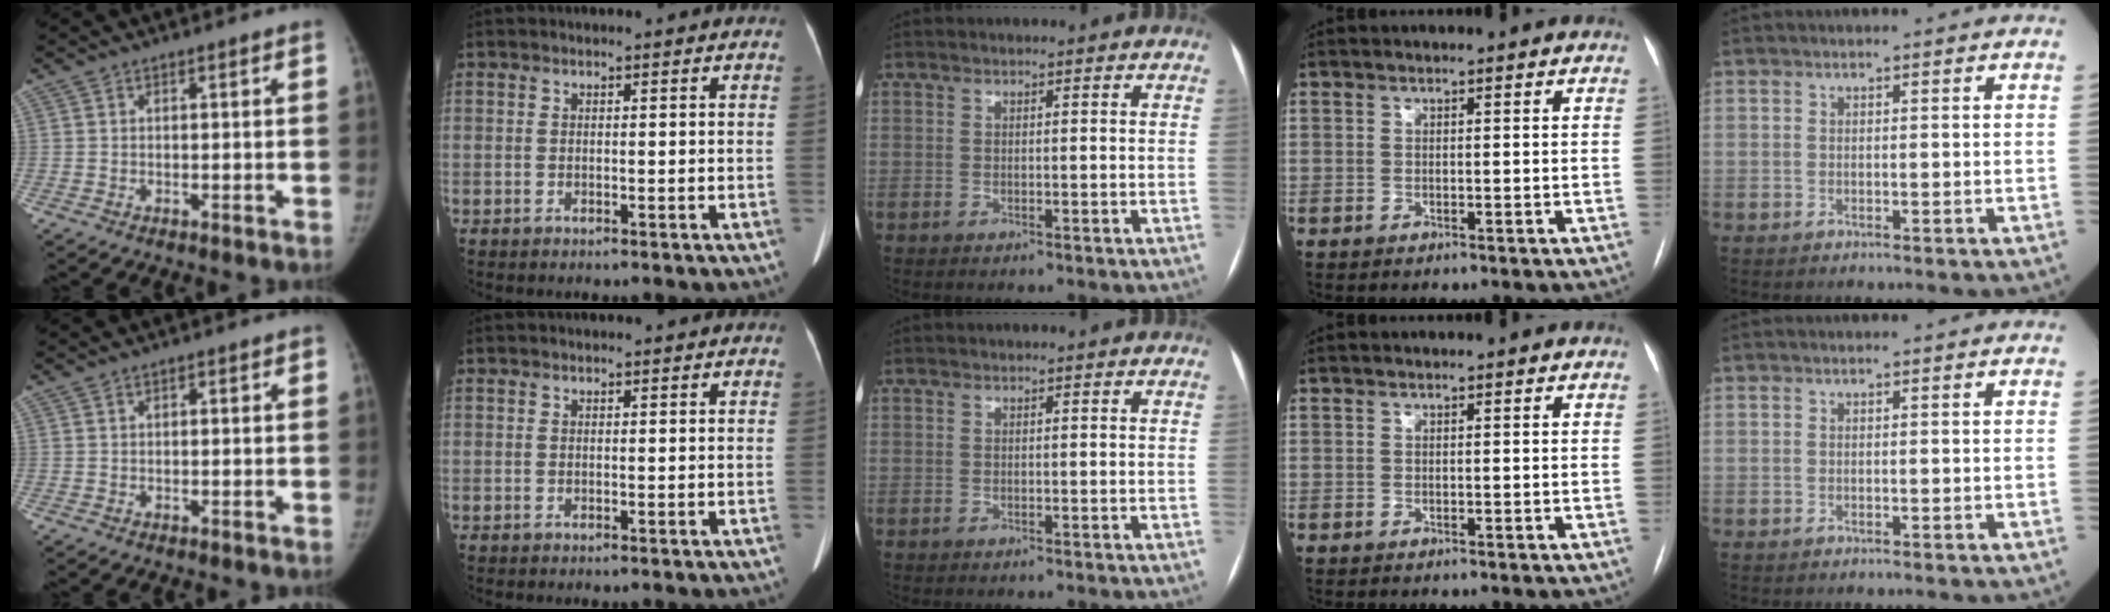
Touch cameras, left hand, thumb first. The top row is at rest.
{"thumb": {"total": 1.1, "force": [0.2, 0.7, 0.9], "torque": [-0.005, 0.005, 0.001]}, "index": {"total": 1.6, "force": [1.5, 0.3, 0.5], "torque": [-0.010, 0.016, 0.019]}}